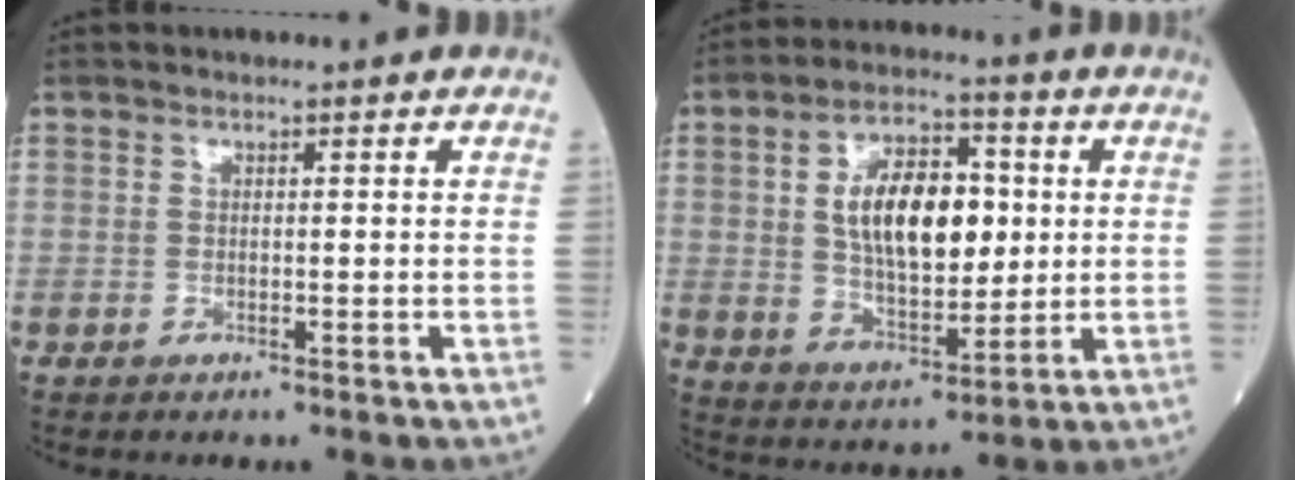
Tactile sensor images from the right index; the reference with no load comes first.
{"total": 13.1, "force": [2.0, 6.3, 11.3], "torque": [-0.205, 0.014, 0.038]}